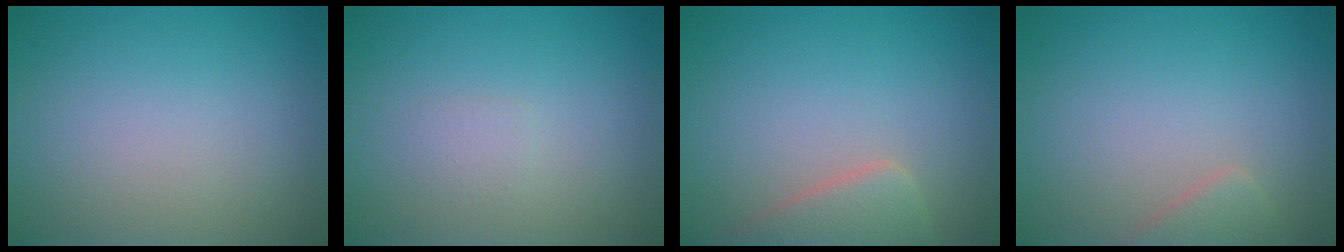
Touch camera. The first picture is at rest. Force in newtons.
{"total": 0.8, "press": 0.8, "slide": 0.1}
{"total": 3.3, "press": 3.3, "slide": 0.2}
{"total": 1.8, "press": 1.8, "slide": 0.1}